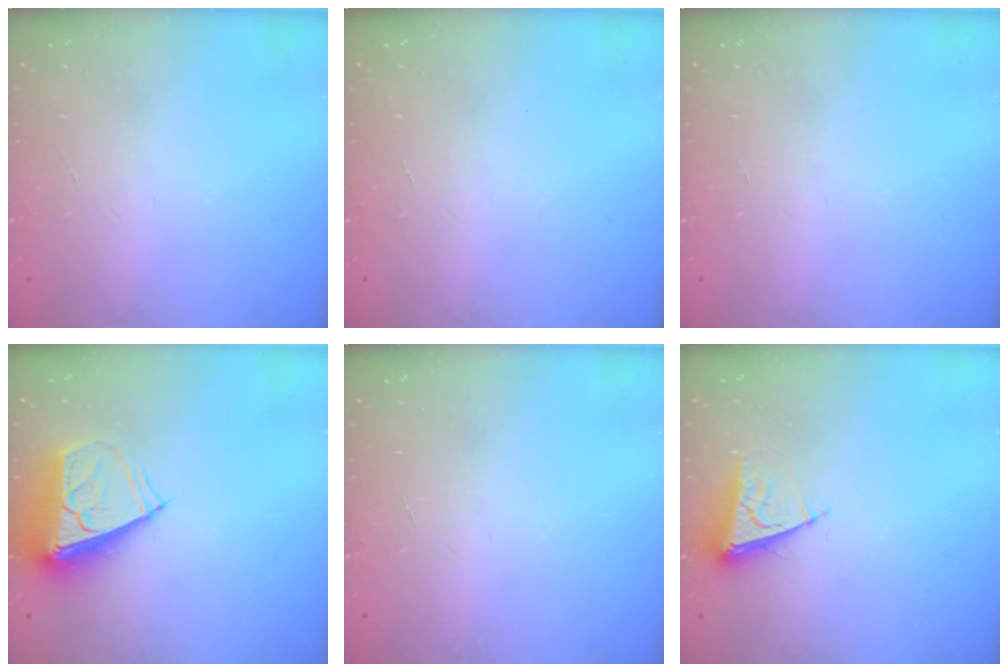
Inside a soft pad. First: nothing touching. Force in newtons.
{"total": 0.0}
{"total": 0.0}
{"total": 9.1, "press": 9.1, "slide": 0.5}
{"total": 0.0}
{"total": 6.2, "press": 6.2, "slide": 0.5}